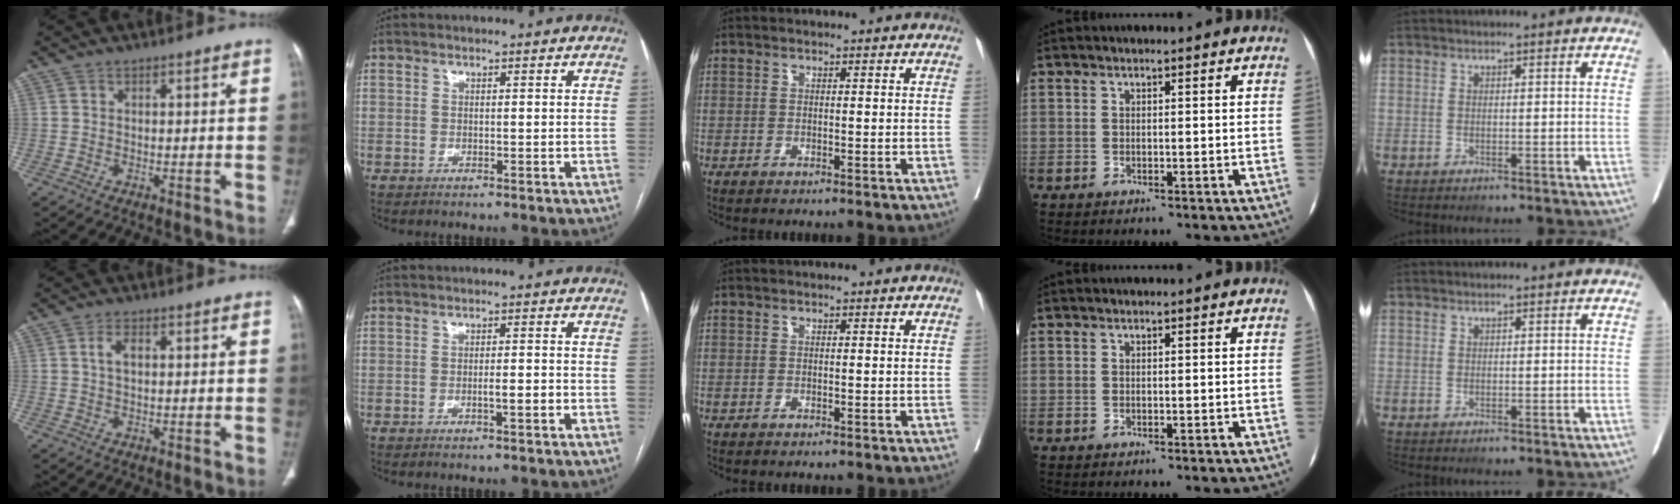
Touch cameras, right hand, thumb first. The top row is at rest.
{"thumb": {"total": 2.8, "force": [0.5, 1.5, 2.3], "torque": [-0.045, 0.008, 0.009]}, "index": {"total": 2.2, "force": [-0.9, 0.2, 2.0], "torque": [-0.033, 0.000, -0.015]}}